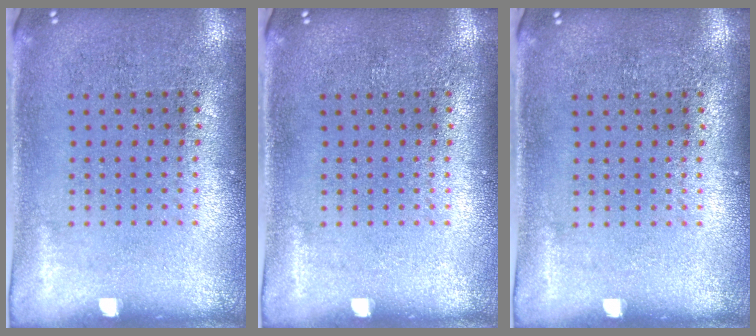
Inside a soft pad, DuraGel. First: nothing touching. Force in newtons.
{"total": 0.0}
{"total": 0.0}